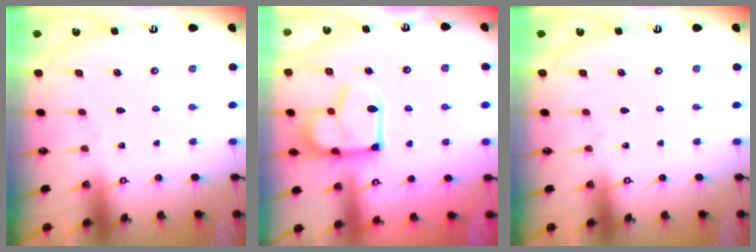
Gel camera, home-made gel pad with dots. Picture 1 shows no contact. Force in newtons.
{"total": 13.6, "press": 13.6, "slide": 1.3}
{"total": 0.0}